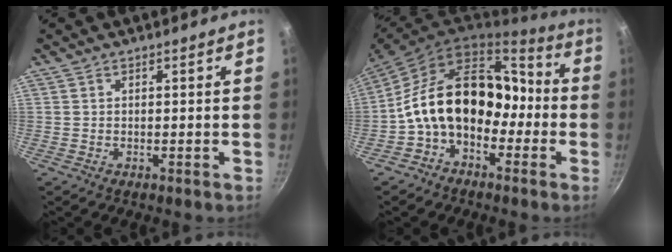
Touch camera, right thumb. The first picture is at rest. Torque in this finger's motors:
{"motor_torque": [1.34, 2.89, 1.36, -1.41, 0.46]}